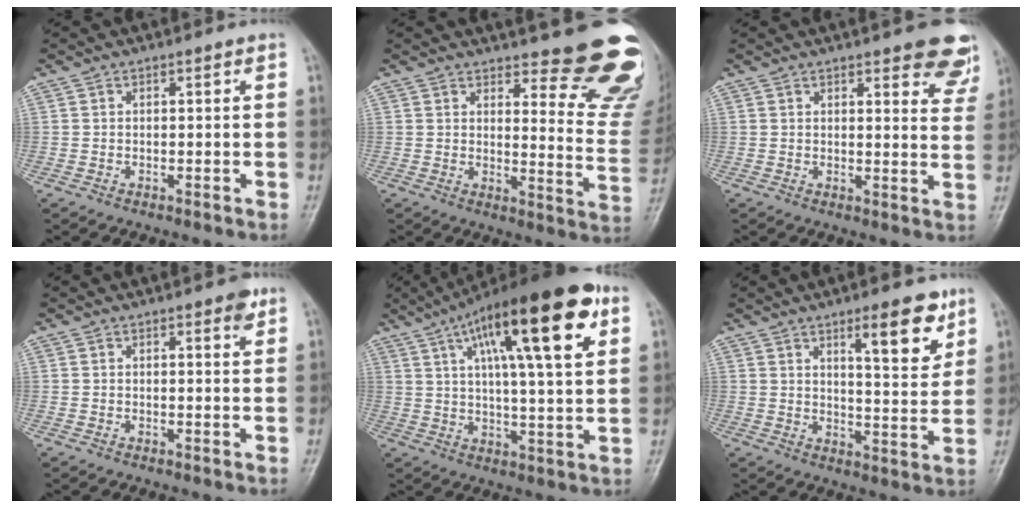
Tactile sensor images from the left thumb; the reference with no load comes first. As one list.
[{"total": 16.4, "force": [13.2, 4.2, 8.8], "torque": [-0.062, -0.116, 0.149]}, {"total": 10.4, "force": [7.1, 3.2, 6.8], "torque": [-0.048, -0.033, 0.075]}, {"total": 2.2, "force": [1.3, 0.7, 1.6], "torque": [-0.020, -0.006, 0.016]}, {"total": 22.3, "force": [9.6, 5.4, 19.5], "torque": [-0.295, 0.000, 0.146]}, {"total": 10.2, "force": [6.0, 2.8, 7.8], "torque": [-0.097, -0.040, 0.091]}]